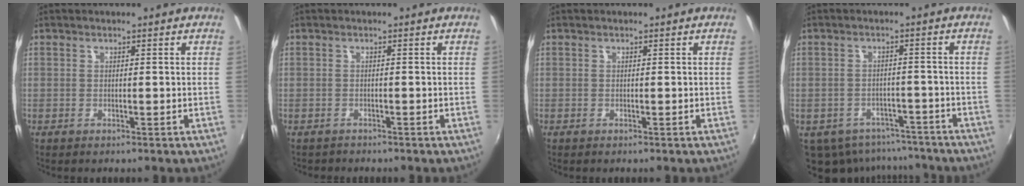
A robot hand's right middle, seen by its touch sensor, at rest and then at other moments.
{"total": 1.2, "force": [-1.1, 0.4, 0.0], "torque": [-0.006, -0.001, -0.017]}
{"total": 0.0}
{"total": 12.2, "force": [-8.9, 7.1, 4.2], "torque": [-0.104, -0.006, -0.108]}